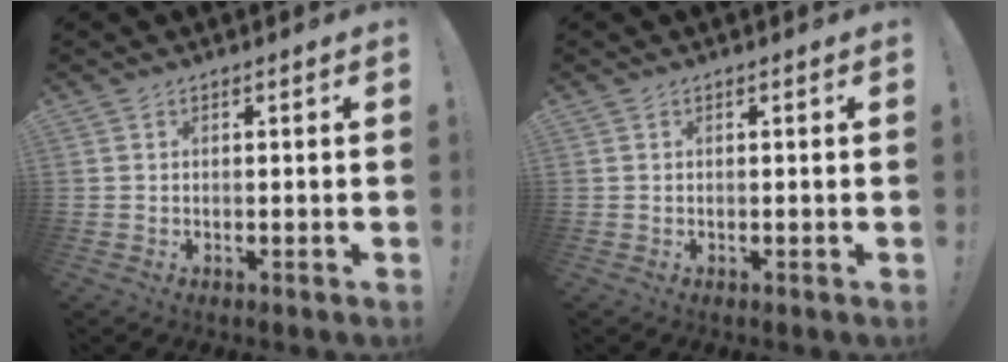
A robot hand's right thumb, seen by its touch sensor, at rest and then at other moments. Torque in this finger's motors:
{"motor_torque": [-0.03, -0.03, 0.01, 0.01, 0.00]}